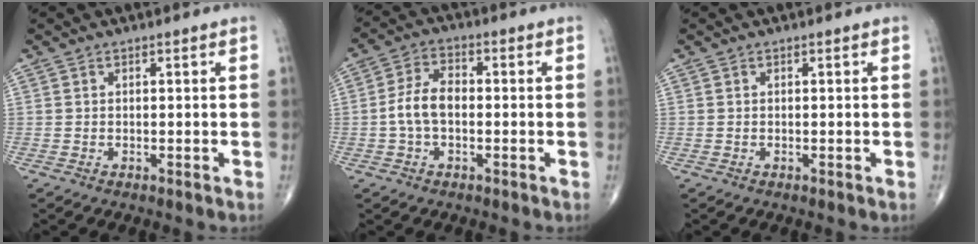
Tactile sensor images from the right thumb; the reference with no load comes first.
{"total": 6.5, "force": [-0.9, 3.8, 5.2], "torque": [-0.101, 0.023, -0.025]}
{"total": 0.0}